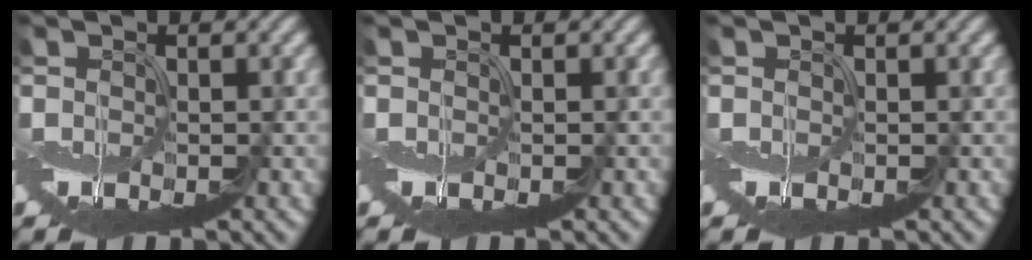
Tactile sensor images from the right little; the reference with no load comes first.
{"total": 0.0}
{"total": 0.0}